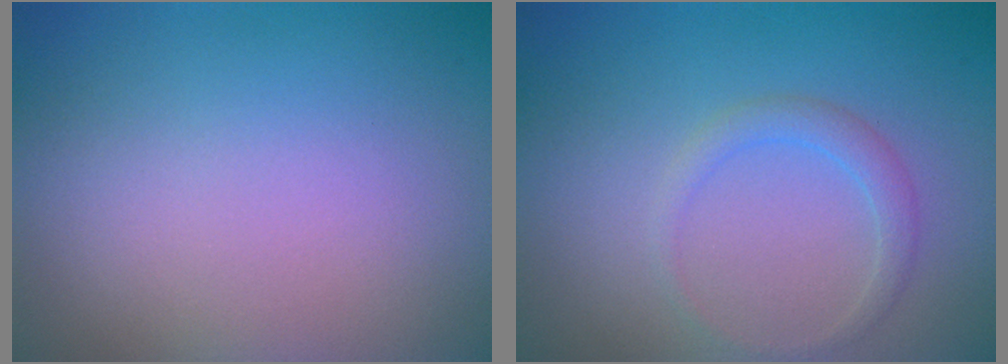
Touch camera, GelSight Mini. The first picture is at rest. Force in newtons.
{"total": 1.6, "press": 1.6, "slide": 0.1}